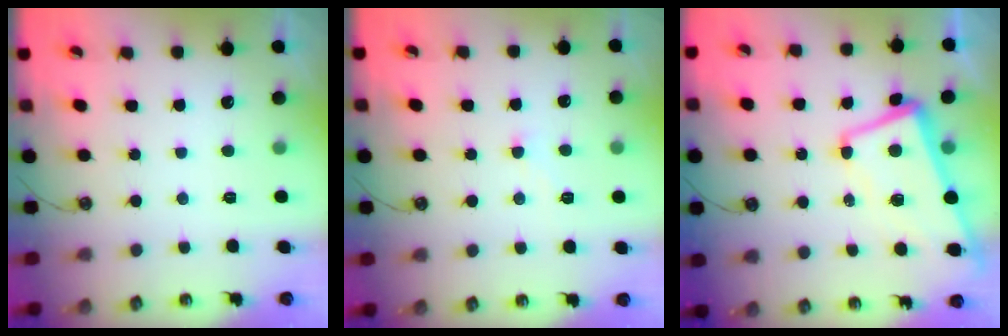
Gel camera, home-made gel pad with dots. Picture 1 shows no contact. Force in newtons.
{"total": 0.8, "press": 0.6, "slide": 0.5}
{"total": 2.8, "press": 2.3, "slide": 1.6}